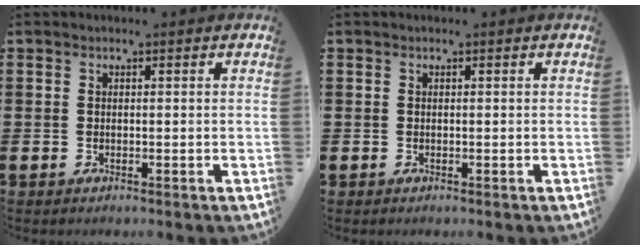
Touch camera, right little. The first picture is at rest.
{"total": 0.0}